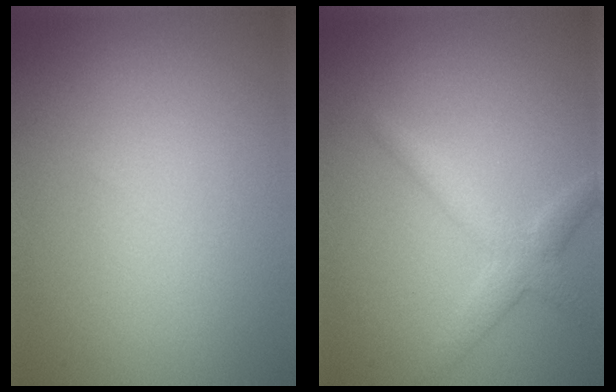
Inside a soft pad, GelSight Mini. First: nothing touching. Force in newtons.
{"total": 2.8, "press": 2.8, "slide": 0.1}